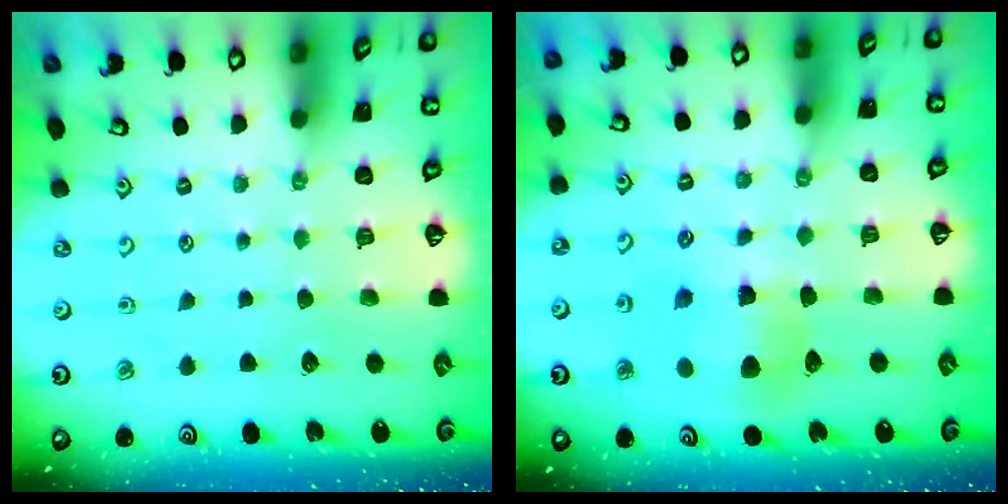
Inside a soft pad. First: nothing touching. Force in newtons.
{"total": 8.4, "press": 8.3, "slide": 1.1}